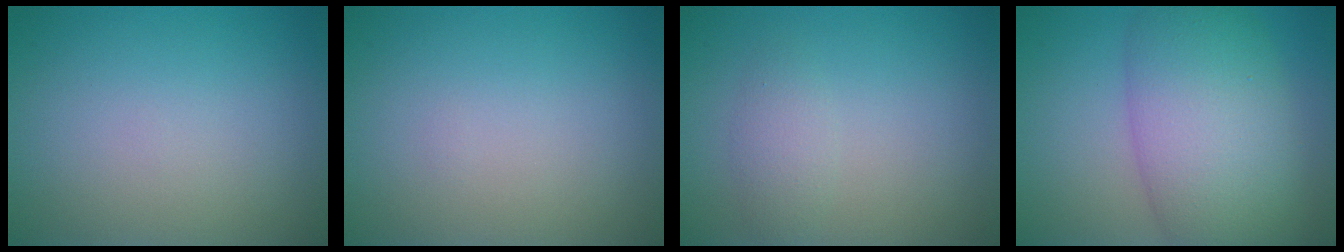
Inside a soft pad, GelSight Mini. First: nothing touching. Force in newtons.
{"total": 0.0}
{"total": 1.6, "press": 1.6, "slide": 0.1}
{"total": 9.5, "press": 9.5, "slide": 0.3}